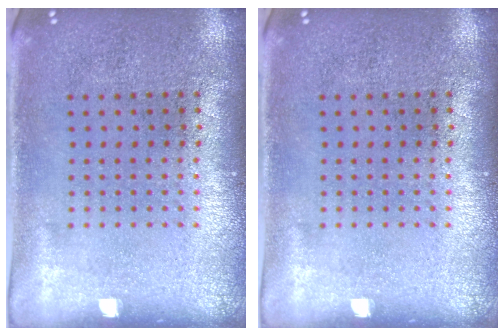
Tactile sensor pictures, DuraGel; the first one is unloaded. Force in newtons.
{"total": 0.0}